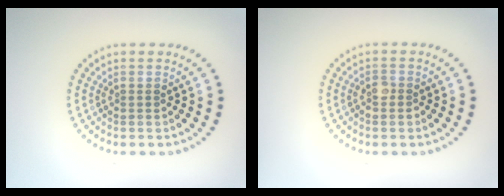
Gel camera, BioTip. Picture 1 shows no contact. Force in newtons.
{"total": 1.0, "press": 0.9, "slide": 0.5}